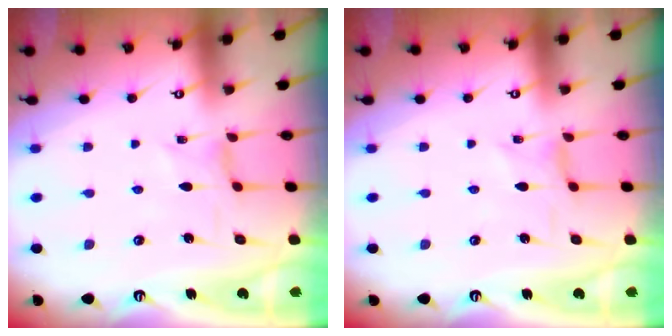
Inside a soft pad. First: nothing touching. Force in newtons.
{"total": 0.0}